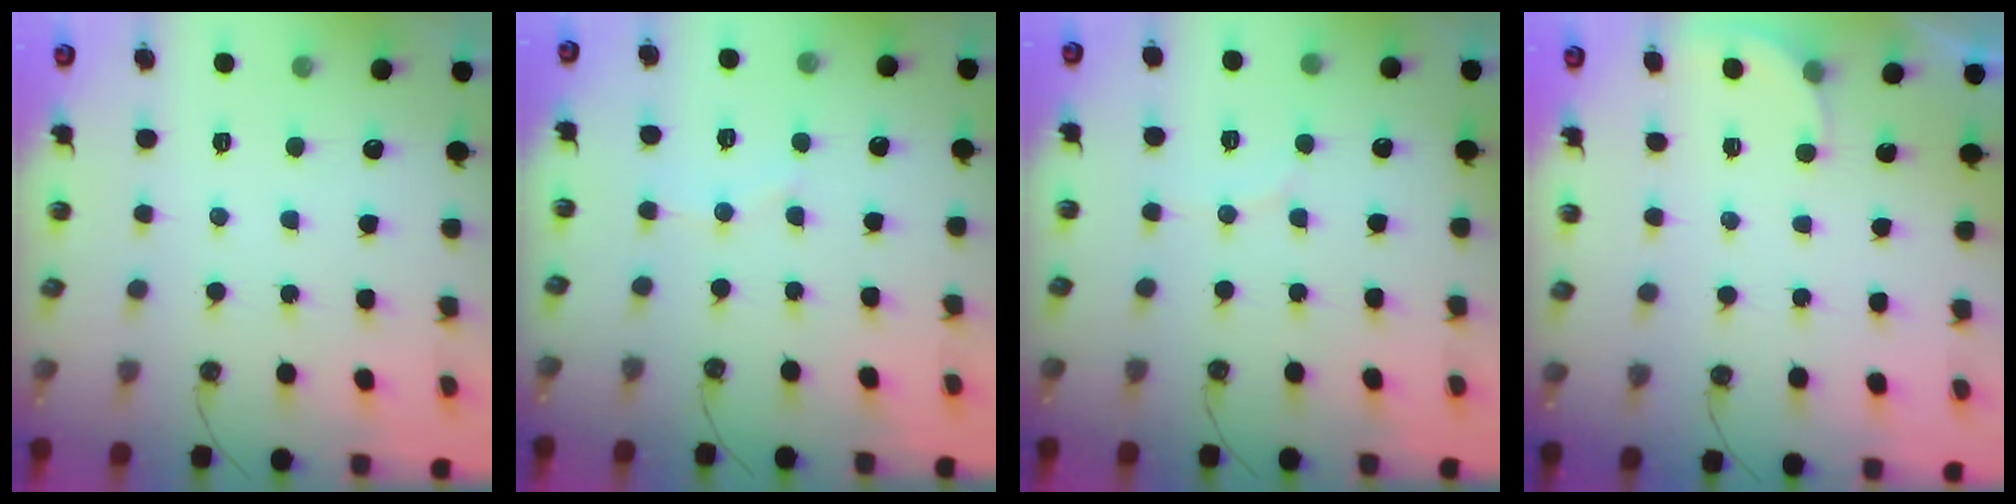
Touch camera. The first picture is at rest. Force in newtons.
{"total": 5.6, "press": 5.6, "slide": 0.6}
{"total": 2.9, "press": 2.9, "slide": 0.3}
{"total": 1.9, "press": 1.9, "slide": 0.2}